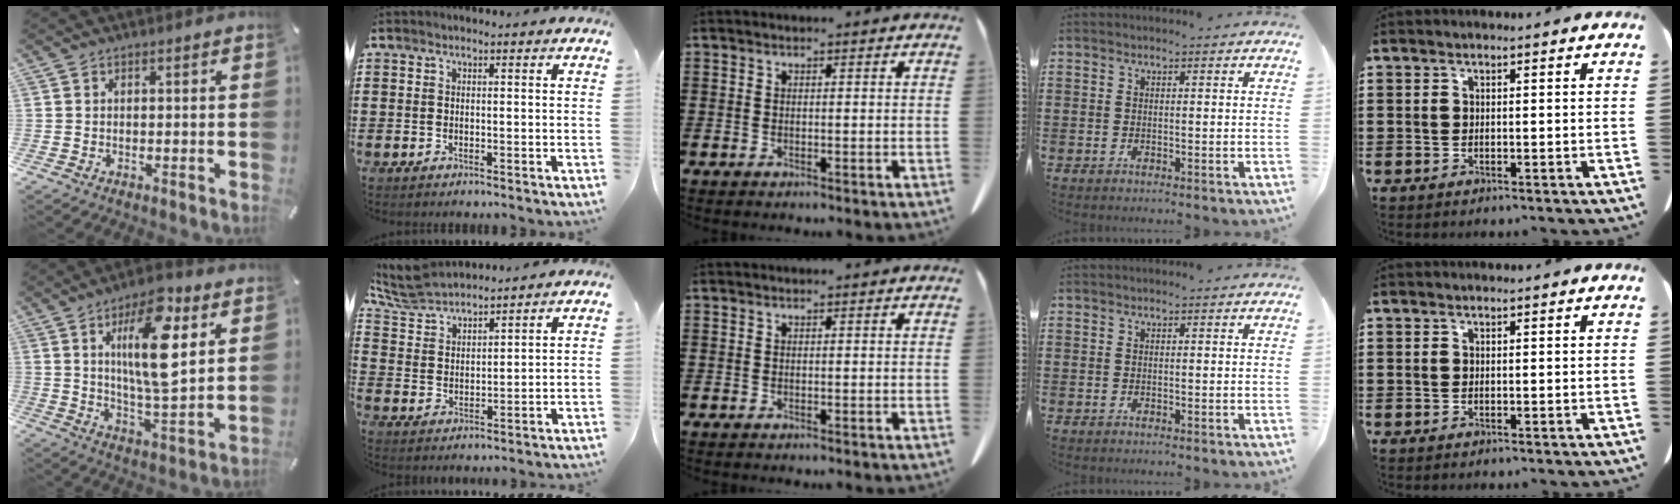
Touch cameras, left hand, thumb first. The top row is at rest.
{"thumb": {"total": 16.9, "force": [6.1, 5.6, 14.6], "torque": [-0.268, -0.022, 0.091]}, "index": {"total": 6.3, "force": [5.9, 1.1, 1.8], "torque": [-0.060, -0.020, 0.107]}}